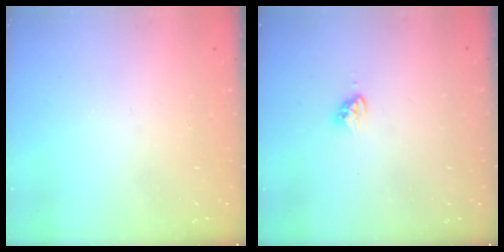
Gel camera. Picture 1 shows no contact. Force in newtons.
{"total": 3.4, "press": 3.3, "slide": 0.2}